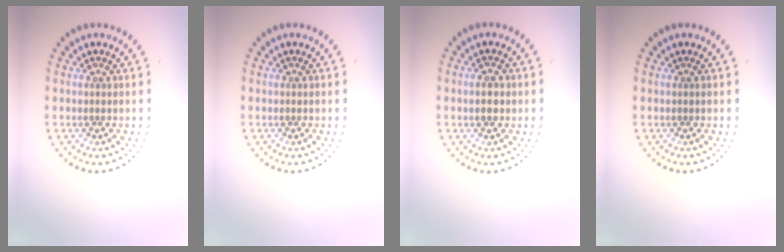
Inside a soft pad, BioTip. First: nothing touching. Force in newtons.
{"total": 0.0}
{"total": 2.3, "press": 2.3, "slide": 0.1}
{"total": 0.0}